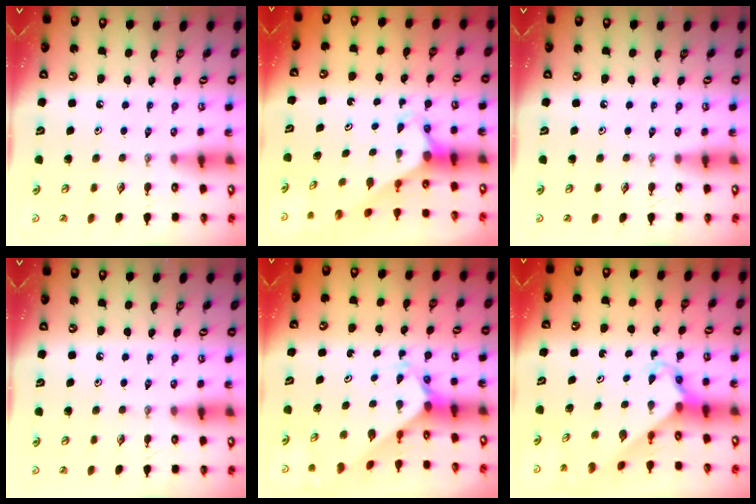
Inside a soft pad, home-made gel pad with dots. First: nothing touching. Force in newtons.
{"total": 2.7, "press": 2.7, "slide": 0.0}
{"total": 0.0}
{"total": 0.0}
{"total": 2.3, "press": 2.3, "slide": 0.2}
{"total": 2.6, "press": 2.6, "slide": 0.2}